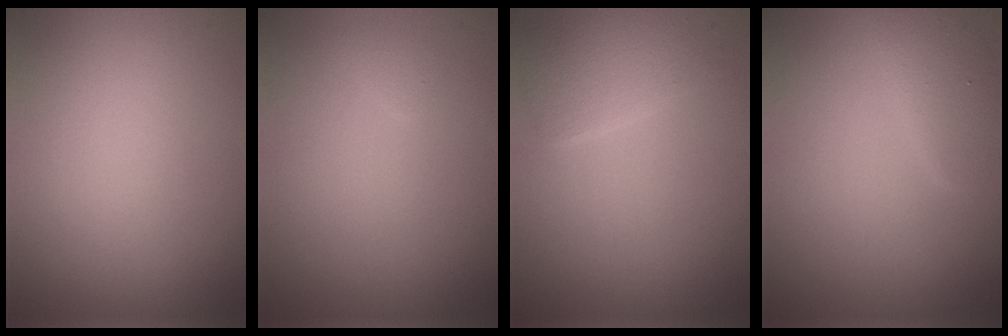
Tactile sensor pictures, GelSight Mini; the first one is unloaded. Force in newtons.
{"total": 0.6, "press": 0.5, "slide": 0.1}
{"total": 2.4, "press": 2.4, "slide": 0.0}
{"total": 2.3, "press": 2.3, "slide": 0.2}